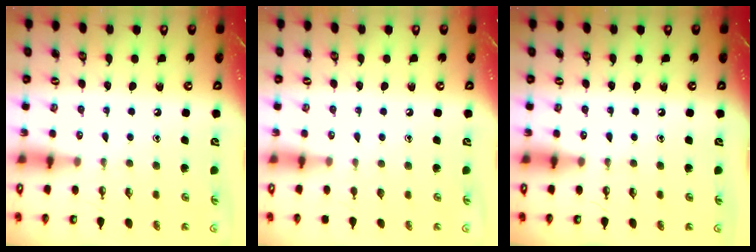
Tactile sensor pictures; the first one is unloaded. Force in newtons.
{"total": 0.0}
{"total": 0.0}